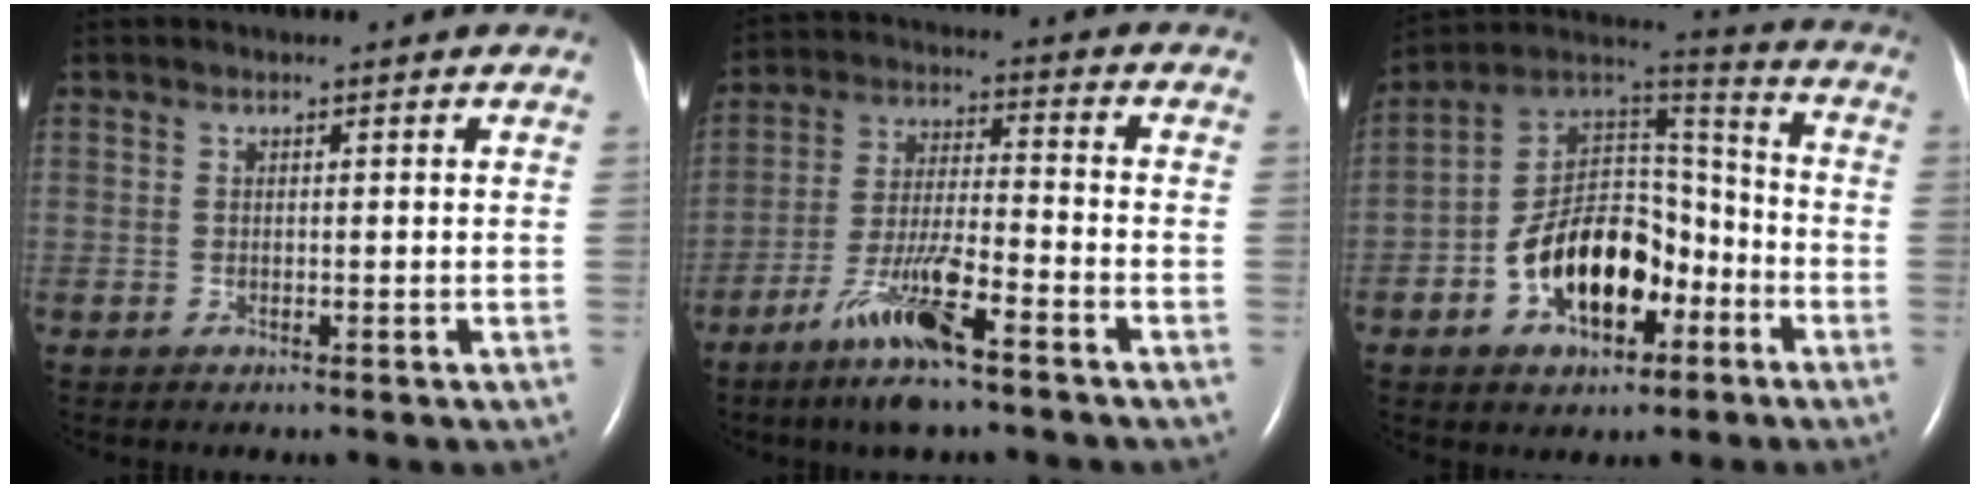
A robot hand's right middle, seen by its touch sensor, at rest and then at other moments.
{"total": 11.3, "force": [-7.1, 1.2, 8.7], "torque": [-0.173, -0.021, -0.131]}
{"total": 15.1, "force": [-6.1, 8.3, 11.0], "torque": [-0.208, 0.030, -0.100]}